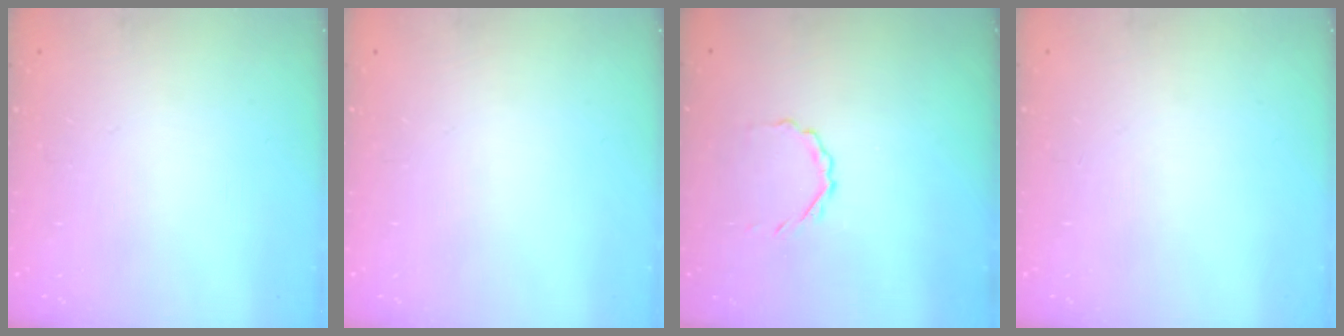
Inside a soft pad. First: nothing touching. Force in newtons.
{"total": 0.0}
{"total": 2.1, "press": 2.0, "slide": 0.8}
{"total": 0.0}